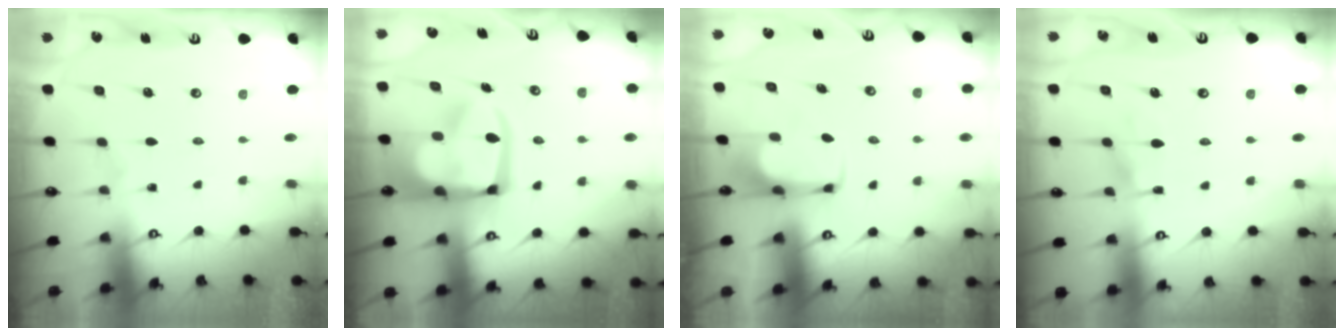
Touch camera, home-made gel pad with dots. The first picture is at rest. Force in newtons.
{"total": 12.2, "press": 12.0, "slide": 1.7}
{"total": 2.0, "press": 2.0, "slide": 0.2}
{"total": 5.8, "press": 5.8, "slide": 0.5}